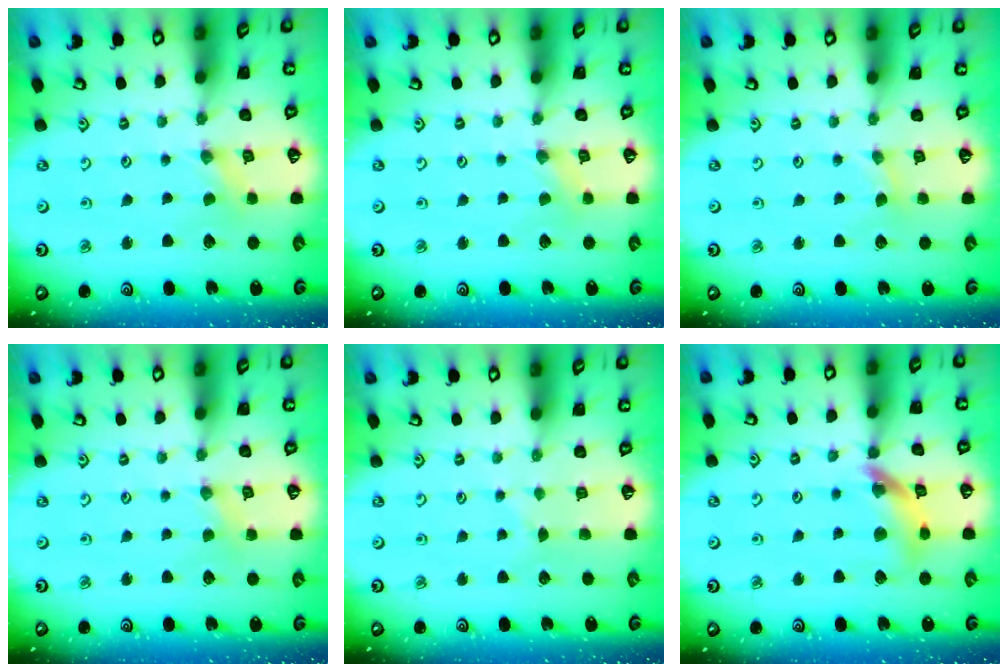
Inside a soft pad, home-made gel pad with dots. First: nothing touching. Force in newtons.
{"total": 0.5, "press": 0.5, "slide": 0.1}
{"total": 1.1, "press": 1.1, "slide": 0.3}
{"total": 2.4, "press": 2.4, "slide": 0.4}
{"total": 2.5, "press": 2.5, "slide": 0.4}
{"total": 12.7, "press": 12.6, "slide": 1.6}